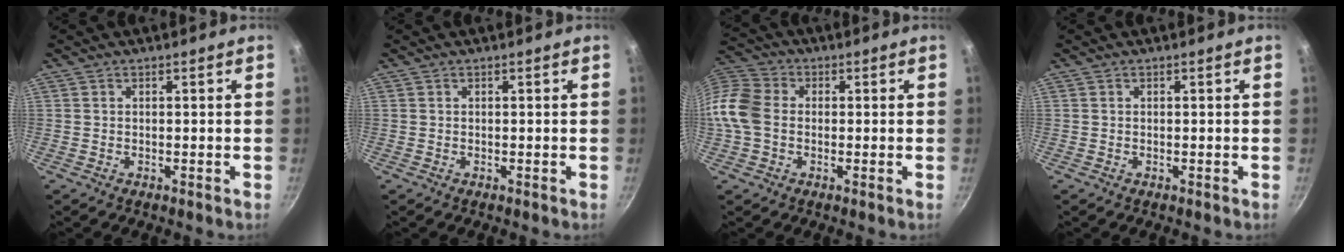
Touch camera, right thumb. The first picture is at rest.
{"total": 0.0}
{"total": 11.9, "force": [-0.9, 9.3, 7.4], "torque": [-0.145, 0.023, -0.038]}
{"total": 0.0}